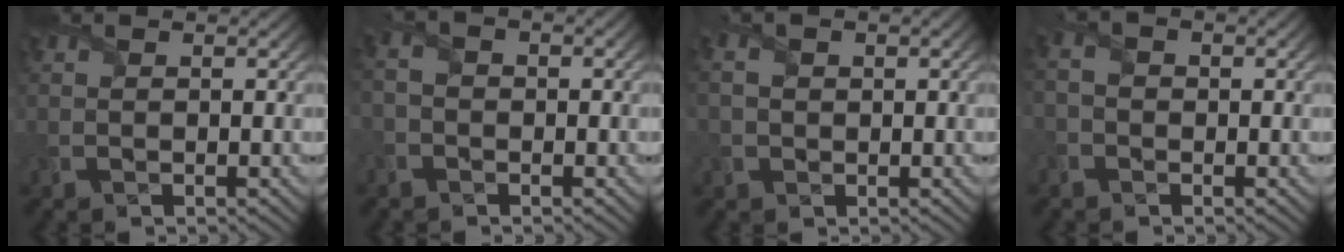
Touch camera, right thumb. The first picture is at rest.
{"total": 2.2, "force": [-1.0, 1.4, 1.4], "torque": [-0.031, 0.006, -0.021]}
{"total": 2.6, "force": [0.1, 1.8, 1.9], "torque": [-0.045, 0.001, 0.002]}
{"total": 1.9, "force": [-0.9, 1.3, 1.1], "torque": [-0.025, 0.005, -0.021]}